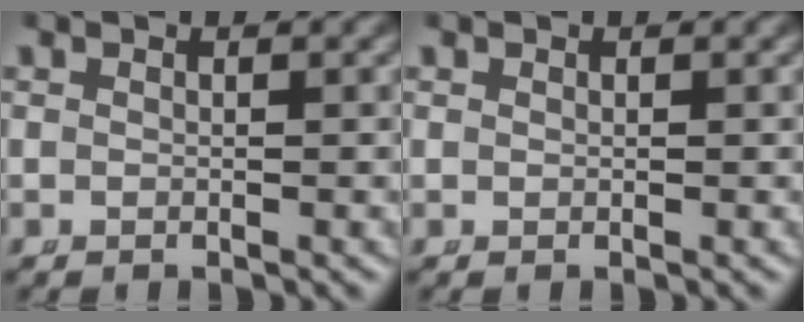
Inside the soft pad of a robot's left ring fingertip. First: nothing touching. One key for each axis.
{"total": 0.0}